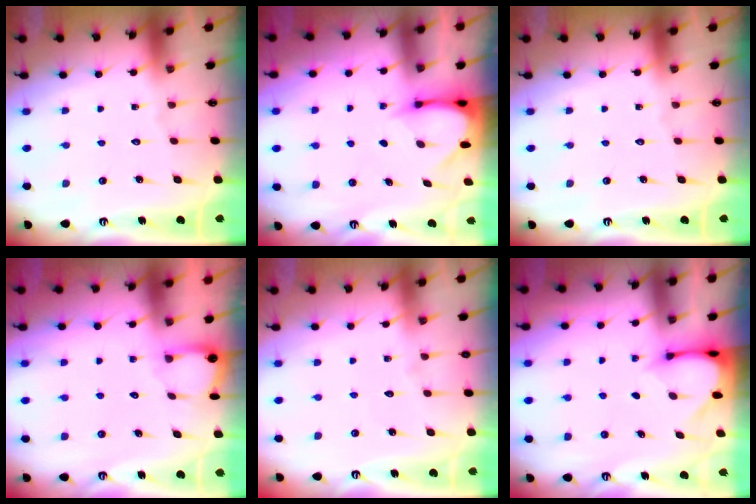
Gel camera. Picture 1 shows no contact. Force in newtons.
{"total": 3.6, "press": 3.6, "slide": 0.3}
{"total": 0.0}
{"total": 1.8, "press": 1.8, "slide": 0.1}
{"total": 3.2, "press": 3.2, "slide": 0.4}
{"total": 3.4, "press": 3.4, "slide": 0.3}